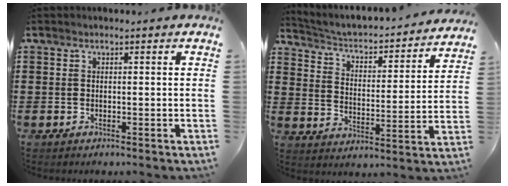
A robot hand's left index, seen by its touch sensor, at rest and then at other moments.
{"total": 2.3, "force": [2.1, 0.5, 0.8], "torque": [-0.034, -0.029, 0.022]}